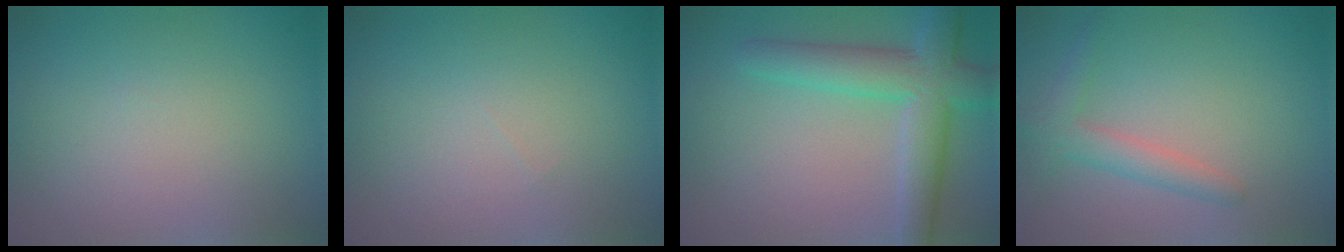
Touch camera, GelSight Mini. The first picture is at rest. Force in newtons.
{"total": 0.0}
{"total": 5.7, "press": 5.7, "slide": 0.2}
{"total": 2.6, "press": 2.5, "slide": 0.1}